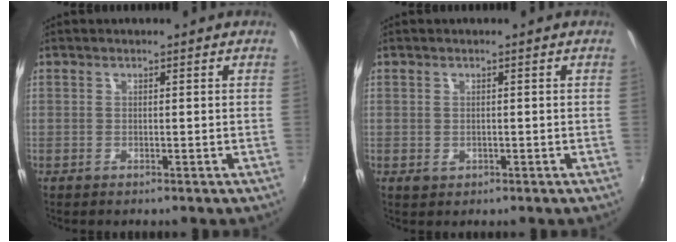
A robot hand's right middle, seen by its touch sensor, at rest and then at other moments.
{"total": 1.2, "force": [-0.3, 1.0, 0.6], "torque": [-0.007, -0.003, -0.005]}